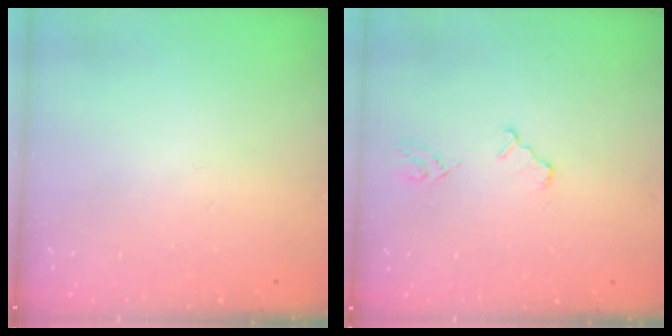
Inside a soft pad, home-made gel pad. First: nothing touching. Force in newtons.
{"total": 3.3, "press": 3.3, "slide": 0.4}